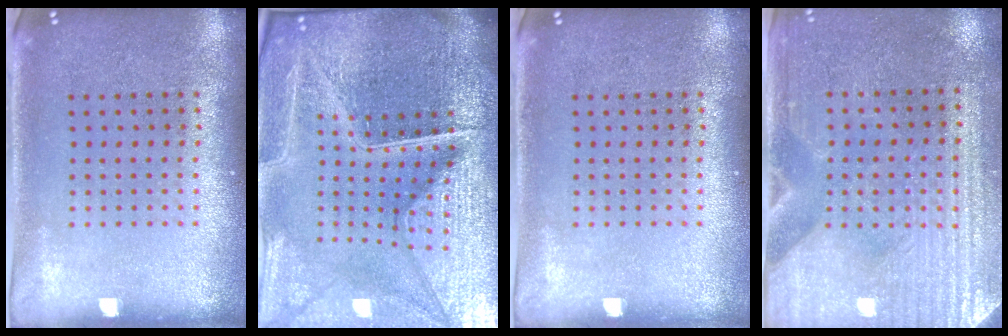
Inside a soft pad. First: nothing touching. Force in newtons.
{"total": 7.0, "press": 6.2, "slide": 3.4}
{"total": 0.0}
{"total": 3.5, "press": 3.1, "slide": 1.5}